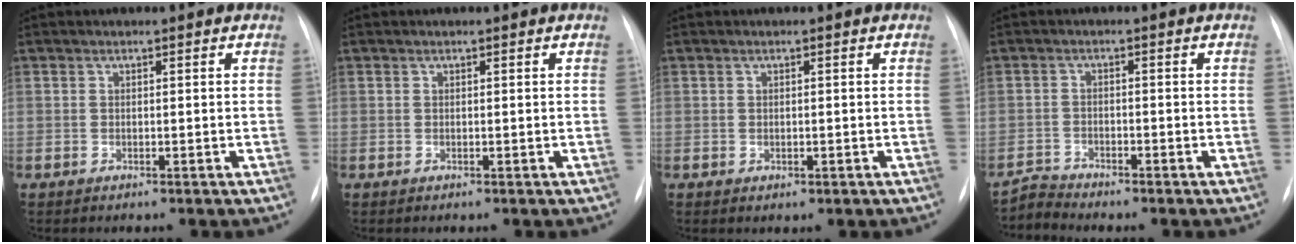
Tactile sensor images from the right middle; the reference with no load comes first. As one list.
[{"total": 0.0}, {"total": 0.8, "force": [-0.2, 0.6, 0.5], "torque": [-0.009, -0.001, 0.001]}, {"total": 2.6, "force": [-2.4, -0.3, -0.9], "torque": [0.026, -0.017, -0.045]}]